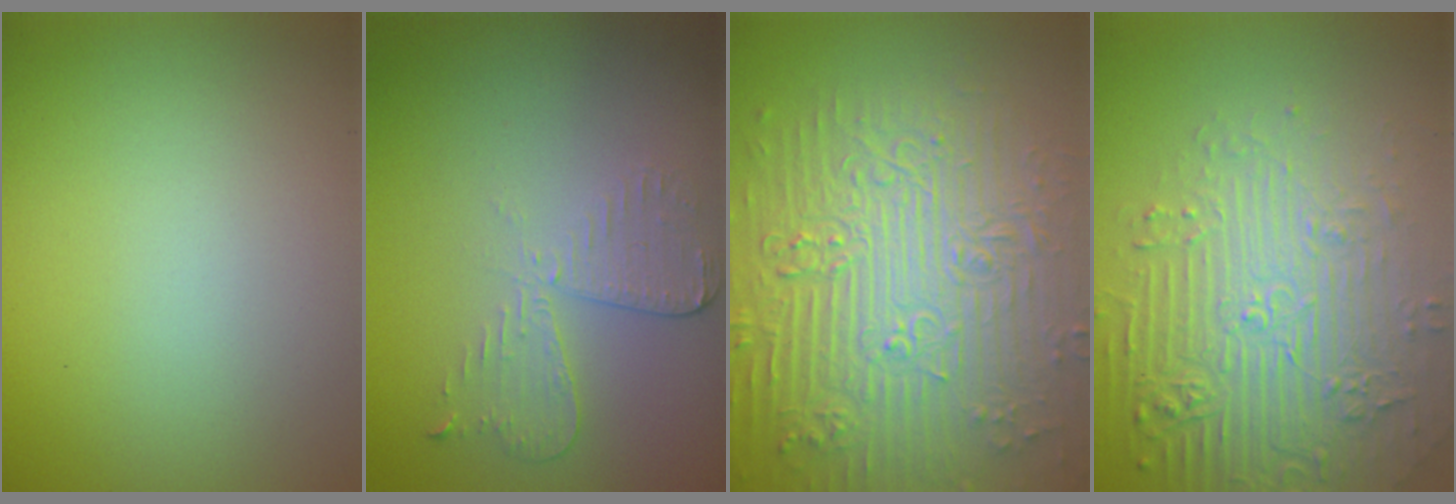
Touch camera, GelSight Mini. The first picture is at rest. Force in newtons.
{"total": 2.9, "press": 2.6, "slide": 1.4}
{"total": 11.0, "press": 7.5, "slide": 8.0}
{"total": 7.2, "press": 5.4, "slide": 4.8}